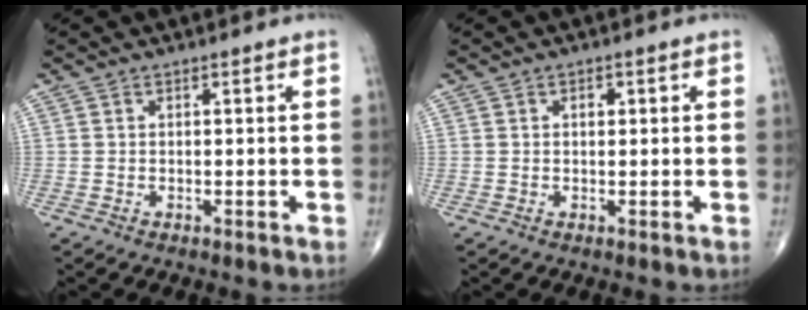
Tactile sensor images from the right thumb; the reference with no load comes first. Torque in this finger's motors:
{"motor_torque": [-0.03, 0.19, -0.06, -0.04, 0.00]}